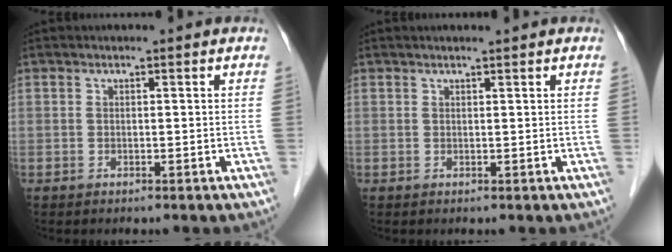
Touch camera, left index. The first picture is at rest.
{"total": 1.4, "force": [1.2, 0.0, 0.7], "torque": [-0.009, 0.010, 0.018]}